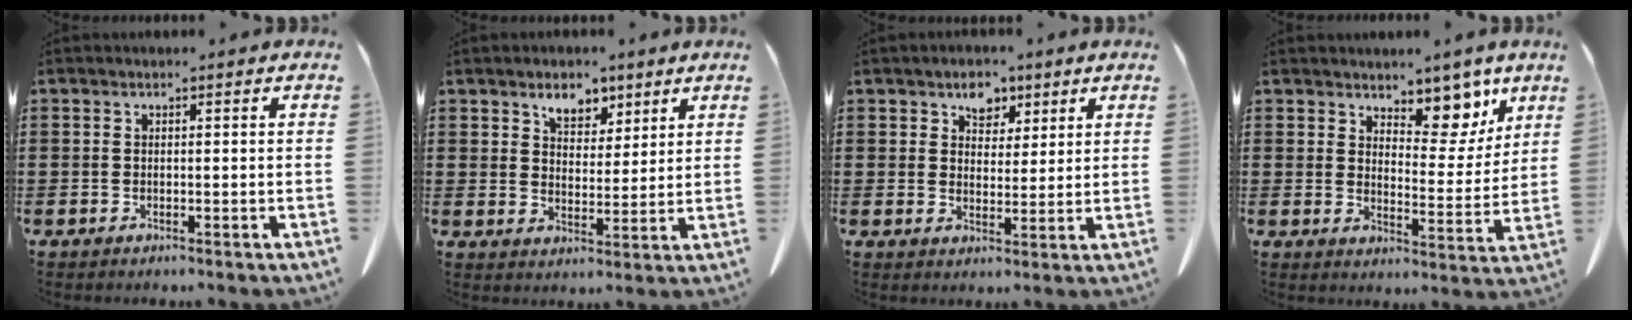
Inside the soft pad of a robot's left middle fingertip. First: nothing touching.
{"total": 5.1, "force": [4.0, 2.8, 1.6], "torque": [-0.031, -0.005, 0.071]}
{"total": 4.5, "force": [3.1, 3.1, 1.3], "torque": [-0.027, 0.005, 0.053]}
{"total": 8.3, "force": [6.9, 3.2, 3.4], "torque": [-0.053, -0.043, 0.119]}